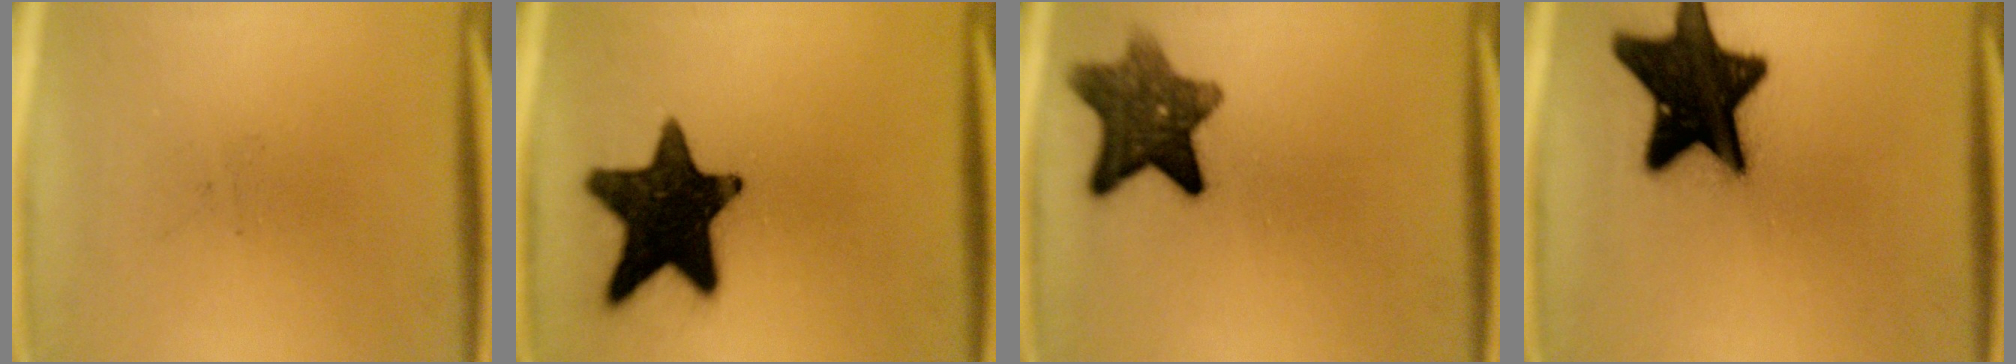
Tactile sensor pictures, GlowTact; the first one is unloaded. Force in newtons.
{"total": 17.7}
{"total": 9.7}
{"total": 20.0}